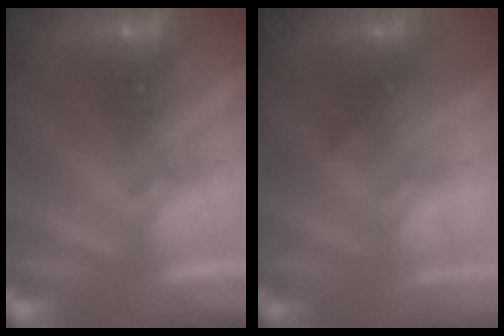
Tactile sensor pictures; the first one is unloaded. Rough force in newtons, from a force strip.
{"total": 1.9}